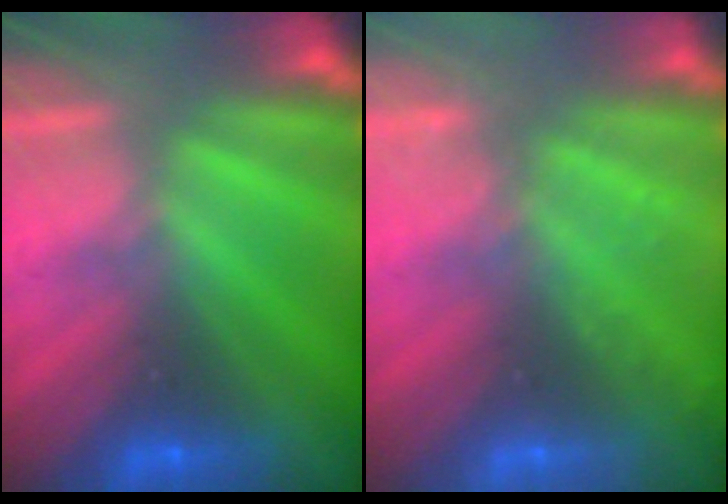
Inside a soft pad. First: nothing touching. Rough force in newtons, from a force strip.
{"total": 2.2}